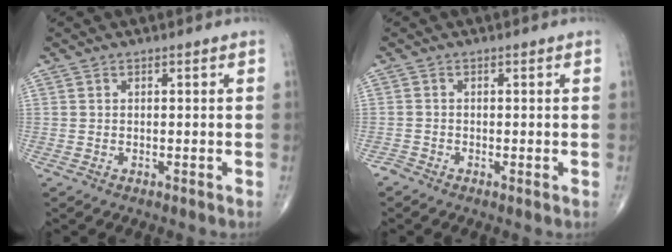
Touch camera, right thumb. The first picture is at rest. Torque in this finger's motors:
{"motor_torque": [0.32, 0.10, -0.12, -0.60, 0.08]}